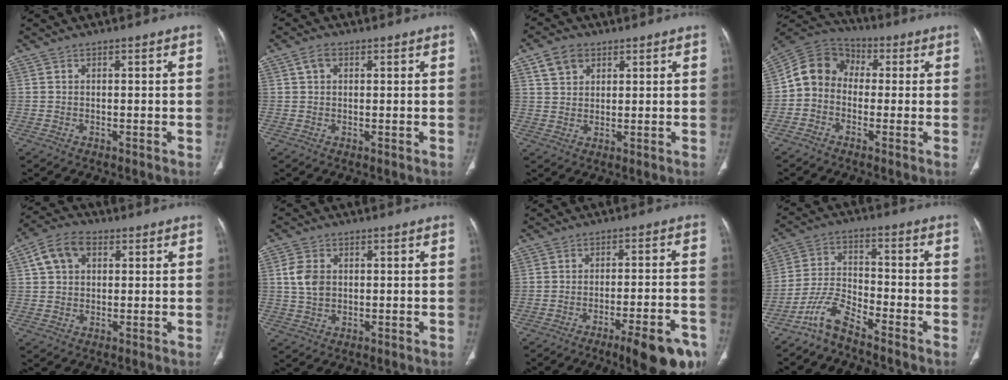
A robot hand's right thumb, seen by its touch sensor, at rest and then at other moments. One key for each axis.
{"total": 2.6, "fx": 1.0, "fy": 1.8, "fz": 1.6, "tx": -0.027, "ty": 0.007, "tz": 0.019}
{"total": 5.4, "fx": 2.8, "fy": 3.9, "fz": 2.5, "tx": -0.027, "ty": -0.009, "tz": 0.054}
{"total": 9.3, "fx": -0.5, "fy": 8.0, "fz": 4.8, "tx": -0.077, "ty": 0.035, "tz": -0.028}
{"total": 7.8, "fx": 2.6, "fy": 5.5, "fz": 4.9, "tx": -0.083, "ty": 0.012, "tz": 0.040}
{"total": 5.3, "fx": 0.8, "fy": 3.9, "fz": 3.5, "tx": -0.062, "ty": 0.001, "tz": 0.016}
{"total": 13.1, "fx": -8.1, "fy": 3.1, "fz": 9.9, "tx": -0.106, "ty": 0.048, "tz": -0.110}
{"total": 6.6, "fx": -5.7, "fy": 1.3, "fz": 3.0, "tx": -0.064, "ty": 0.045, "tz": -0.124}